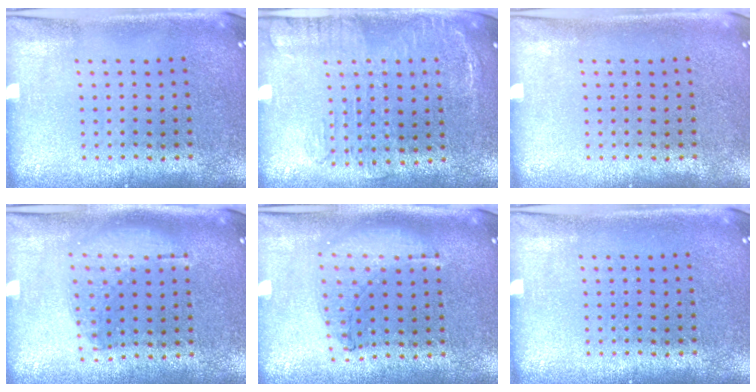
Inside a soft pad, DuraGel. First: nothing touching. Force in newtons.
{"total": 1.9, "press": 1.5, "slide": 1.2}
{"total": 0.0}
{"total": 1.1, "press": 1.0, "slide": 0.4}
{"total": 1.0, "press": 0.9, "slide": 0.2}
{"total": 0.0}